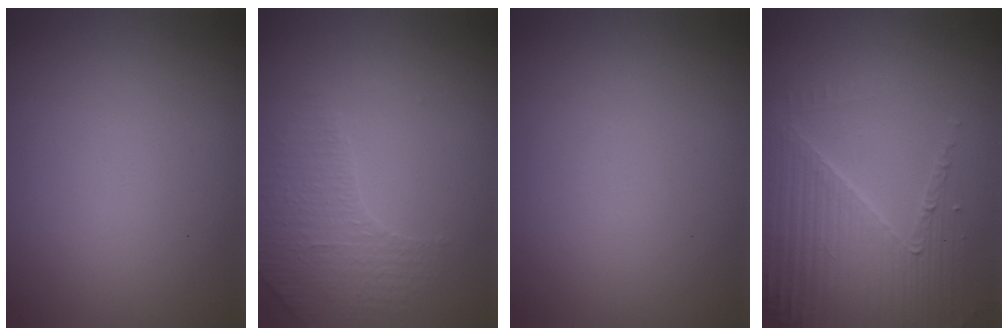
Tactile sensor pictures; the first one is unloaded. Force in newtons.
{"total": 1.8, "press": 1.6, "slide": 0.8}
{"total": 0.0}
{"total": 4.1, "press": 3.7, "slide": 1.8}